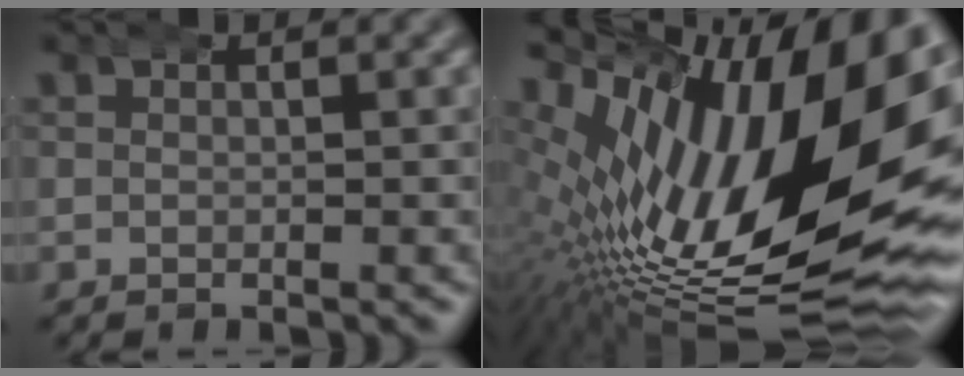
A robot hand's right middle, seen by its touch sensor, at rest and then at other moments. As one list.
[{"total": 20.3, "force": [-0.6, 8.9, 18.2], "torque": [-0.271, -0.004, 0.011]}]